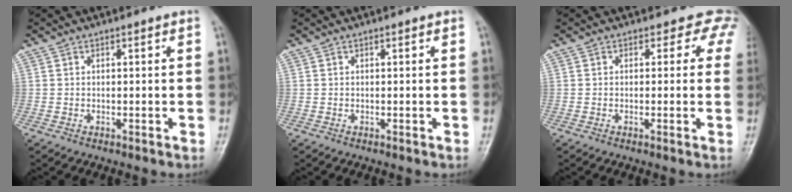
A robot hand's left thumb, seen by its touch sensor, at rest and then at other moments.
{"total": 0.0}
{"total": 3.8, "force": [2.5, 2.8, 0.5], "torque": [0.029, -0.007, -0.002]}